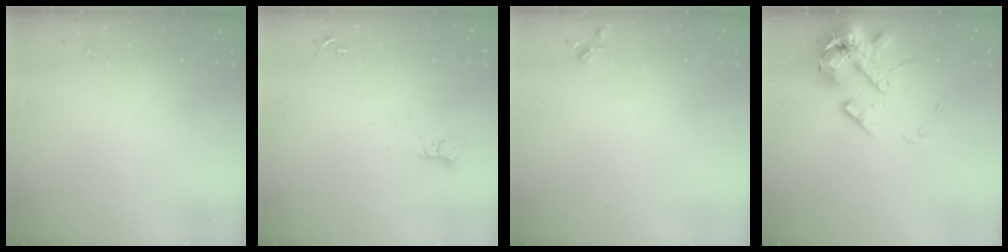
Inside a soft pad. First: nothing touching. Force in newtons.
{"total": 3.2, "press": 3.2, "slide": 0.4}
{"total": 3.8, "press": 3.8, "slide": 0.5}
{"total": 15.3, "press": 15.1, "slide": 2.6}